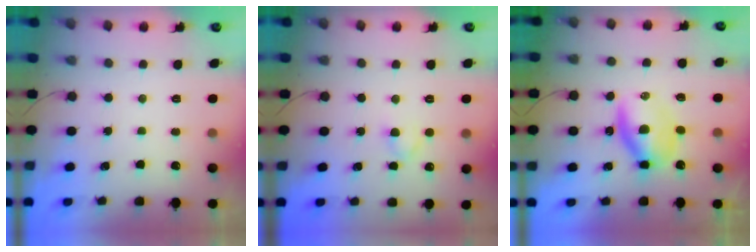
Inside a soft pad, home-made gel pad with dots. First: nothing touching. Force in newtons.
{"total": 2.4, "press": 2.1, "slide": 1.1}
{"total": 6.9, "press": 6.9, "slide": 0.5}